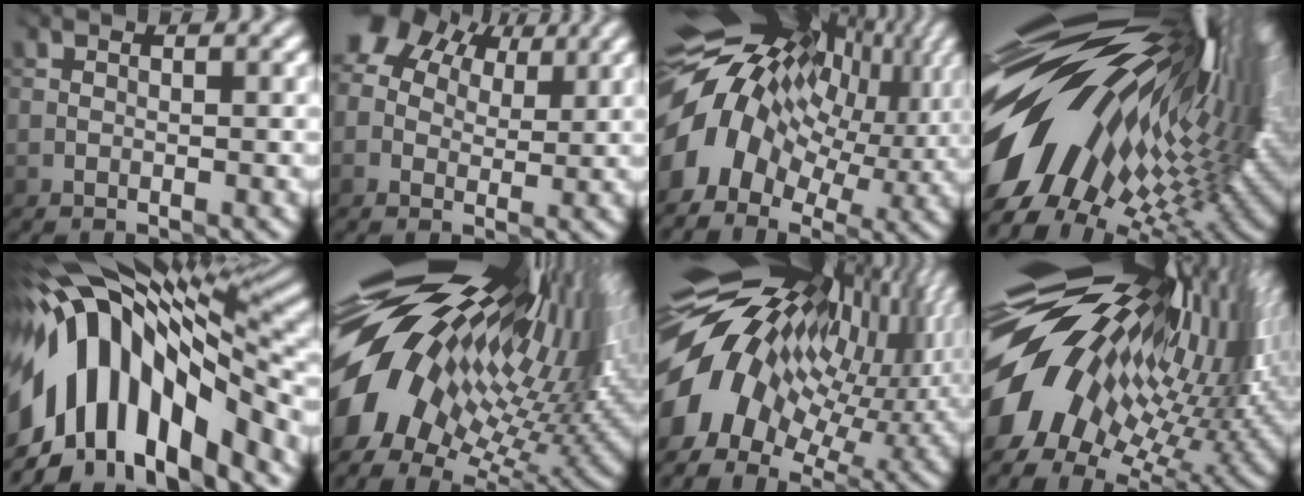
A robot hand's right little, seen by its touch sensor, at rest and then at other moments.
{"total": 7.4, "force": [2.9, 5.0, 4.6], "torque": [-0.084, 0.031, 0.040]}
{"total": 13.4, "force": [0.4, 9.2, 9.7], "torque": [-0.200, 0.007, 0.004]}
{"total": 18.2, "force": [3.1, 7.3, 16.4], "torque": [-0.296, -0.027, 0.060]}
{"total": 14.0, "force": [-2.8, 7.5, 11.4], "torque": [-0.198, 0.020, -0.047]}
{"total": 17.7, "force": [5.4, 7.3, 15.3], "torque": [-0.258, -0.022, 0.102]}
{"total": 13.6, "force": [2.6, 8.1, 10.6], "torque": [-0.207, 0.016, 0.049]}
{"total": 16.0, "force": [3.1, 8.0, 13.6], "torque": [-0.252, 0.007, 0.045]}